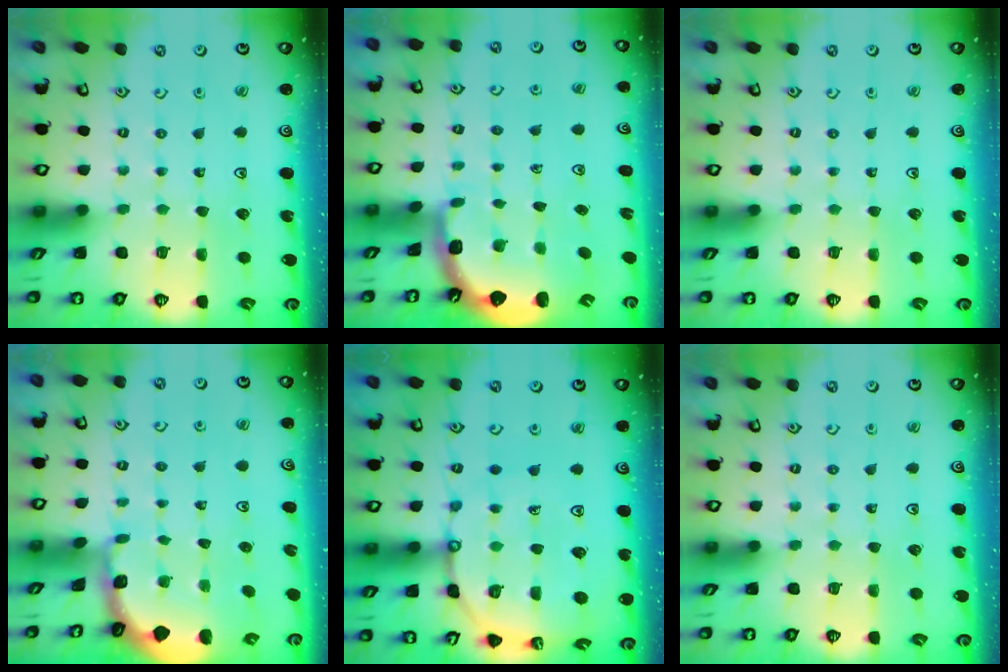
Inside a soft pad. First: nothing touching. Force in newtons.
{"total": 2.4, "press": 1.5, "slide": 1.9}
{"total": 0.0}
{"total": 0.8, "press": 0.7, "slide": 0.2}
{"total": 13.1, "press": 13.0, "slide": 1.5}
{"total": 0.0}